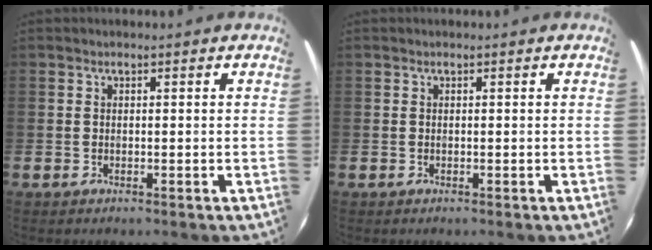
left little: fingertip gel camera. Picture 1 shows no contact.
{"total": 0.0}